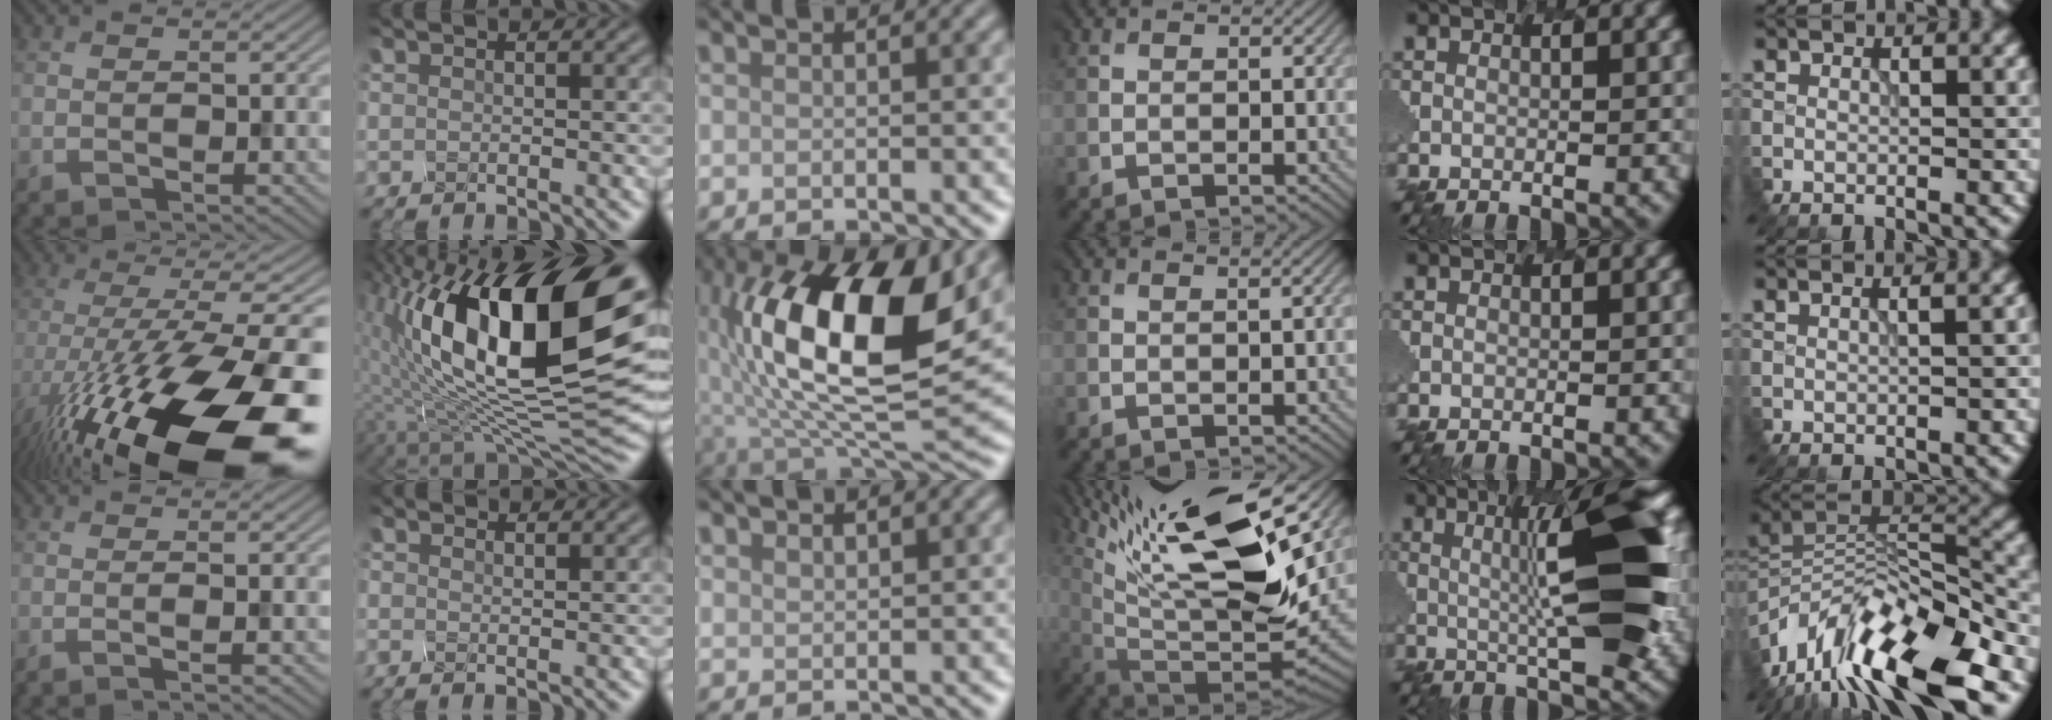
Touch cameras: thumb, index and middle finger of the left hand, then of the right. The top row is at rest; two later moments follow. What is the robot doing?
{"motion": "disassemble", "object": "hinged tin"}